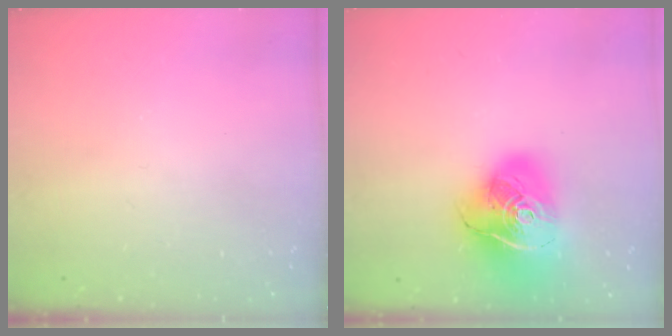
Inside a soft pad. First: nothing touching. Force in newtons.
{"total": 22.2, "press": 22.0, "slide": 2.8}